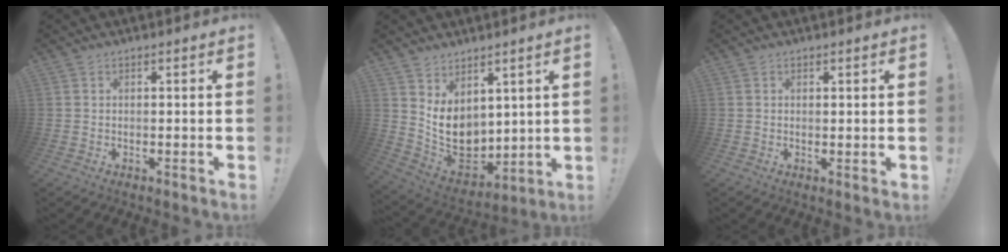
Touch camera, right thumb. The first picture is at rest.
{"total": 10.3, "force": [2.7, 8.0, 5.7], "torque": [-0.096, -0.046, 0.065]}
{"total": 0.8, "force": [0.7, 0.2, 0.4], "torque": [0.004, -0.005, 0.011]}